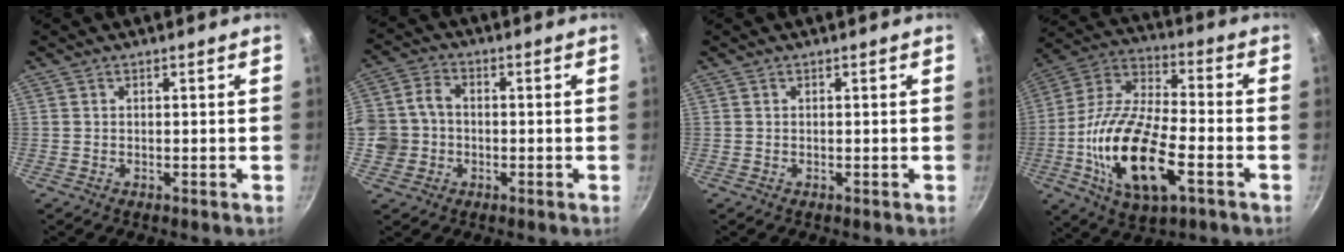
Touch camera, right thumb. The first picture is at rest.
{"total": 7.9, "force": [-1.3, 6.9, 3.6], "torque": [-0.049, 0.020, -0.033]}
{"total": 0.0}
{"total": 21.3, "force": [-6.3, 9.3, 18.1], "torque": [-0.349, 0.022, -0.126]}